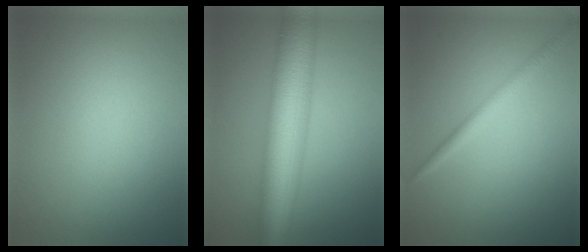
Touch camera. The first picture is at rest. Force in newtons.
{"total": 10.8, "press": 10.8, "slide": 0.0}
{"total": 1.8, "press": 1.8, "slide": 0.1}